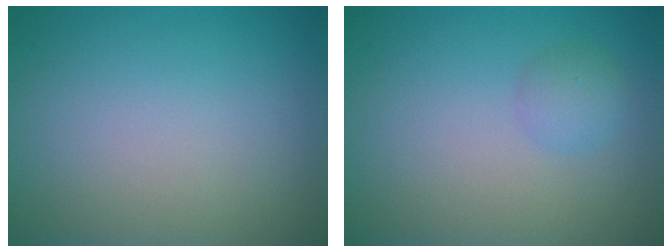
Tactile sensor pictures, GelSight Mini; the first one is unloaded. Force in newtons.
{"total": 1.5, "press": 1.5, "slide": 0.0}